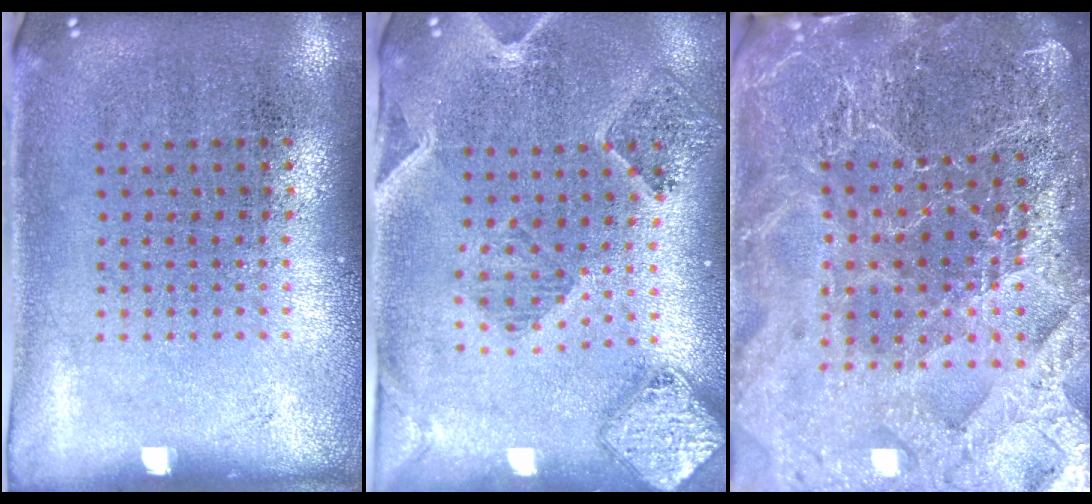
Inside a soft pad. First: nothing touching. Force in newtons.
{"total": 1.5, "press": 1.5, "slide": 0.2}
{"total": 4.8, "press": 4.5, "slide": 1.7}